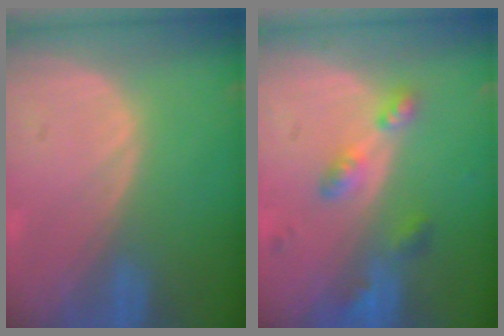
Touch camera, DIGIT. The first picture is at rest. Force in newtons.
{"total": 5.3, "press": 4.8, "slide": 2.2}